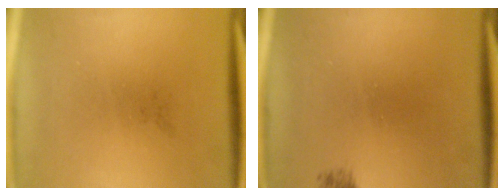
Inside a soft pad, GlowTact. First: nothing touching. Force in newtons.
{"total": 0.7}